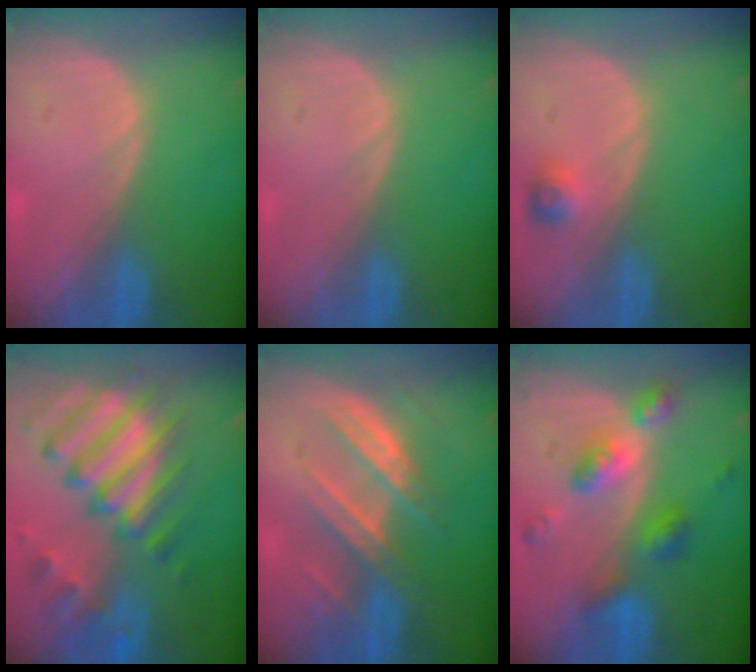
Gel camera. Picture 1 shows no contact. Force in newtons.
{"total": 0.0}
{"total": 2.4, "press": 2.2, "slide": 0.9}
{"total": 11.8, "press": 10.2, "slide": 5.9}
{"total": 7.4, "press": 7.1, "slide": 2.1}
{"total": 7.1, "press": 7.0, "slide": 0.6}